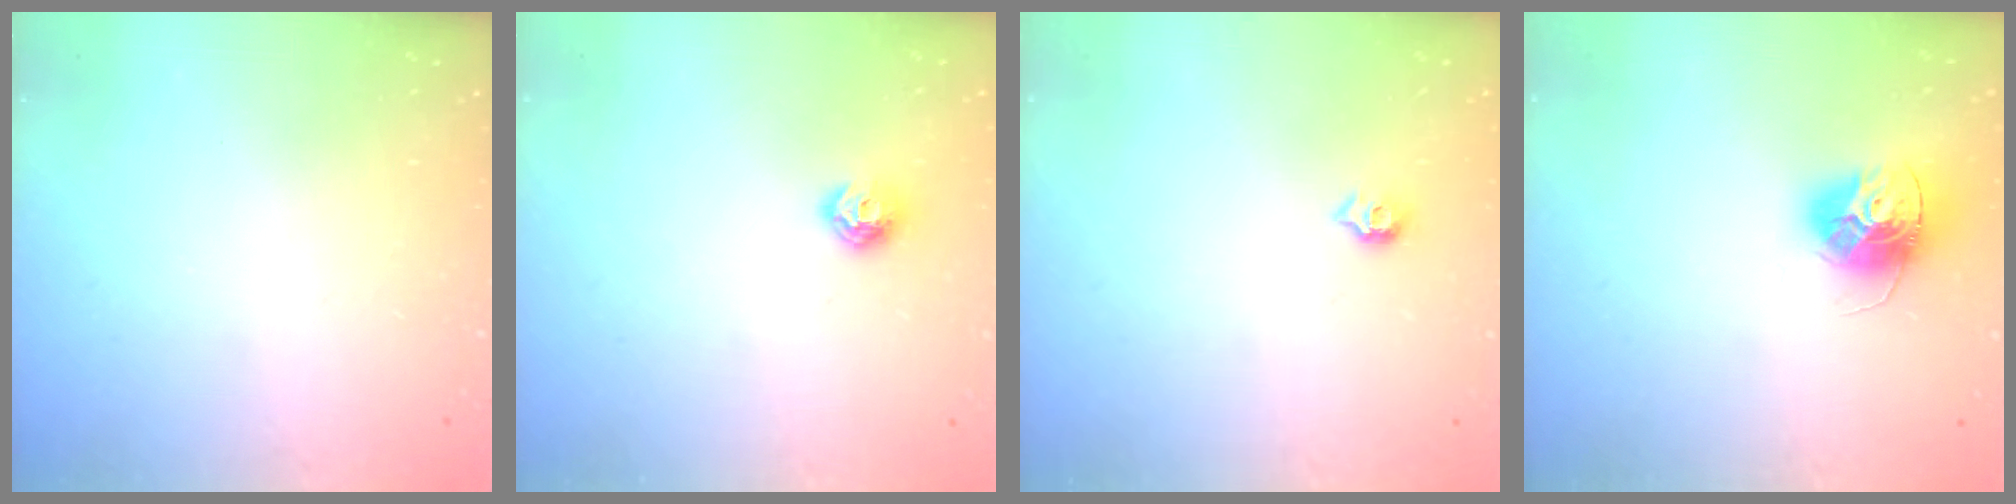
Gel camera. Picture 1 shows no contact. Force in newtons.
{"total": 7.0, "press": 6.9, "slide": 0.9}
{"total": 5.8, "press": 5.8, "slide": 0.8}
{"total": 13.1, "press": 13.1, "slide": 0.7}